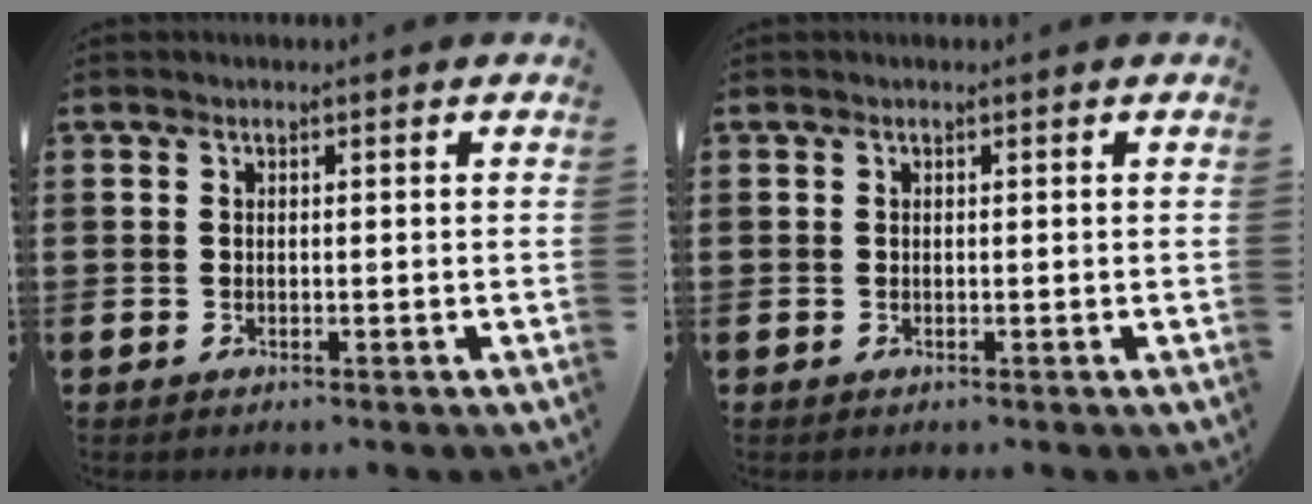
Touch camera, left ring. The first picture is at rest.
{"total": 0.0}